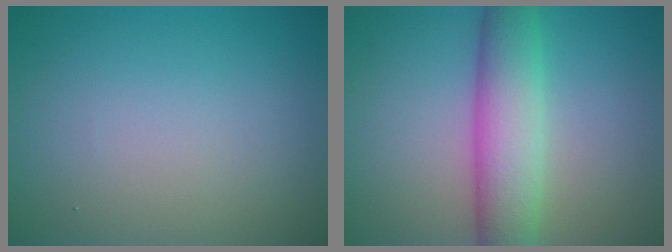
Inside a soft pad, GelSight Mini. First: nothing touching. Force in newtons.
{"total": 6.2, "press": 6.2, "slide": 0.1}